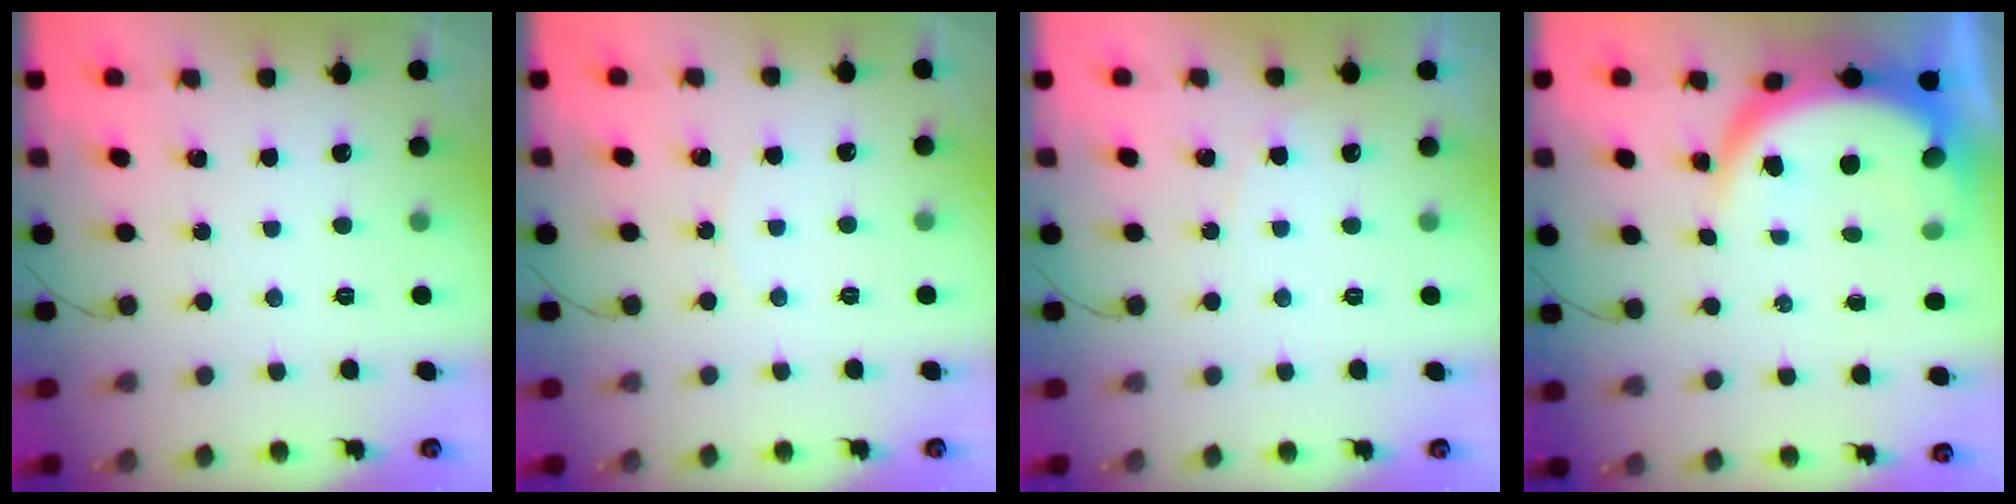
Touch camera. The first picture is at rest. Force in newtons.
{"total": 3.9, "press": 3.1, "slide": 2.4}
{"total": 2.7, "press": 2.7, "slide": 0.2}
{"total": 10.0, "press": 9.9, "slide": 1.0}